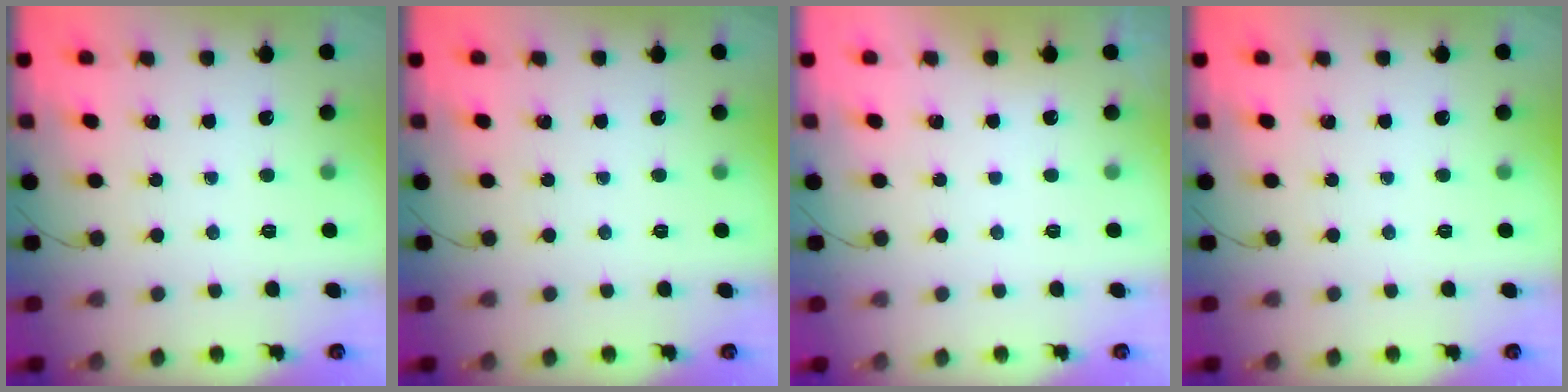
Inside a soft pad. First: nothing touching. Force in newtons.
{"total": 0.0}
{"total": 3.0, "press": 3.0, "slide": 0.1}
{"total": 0.0}